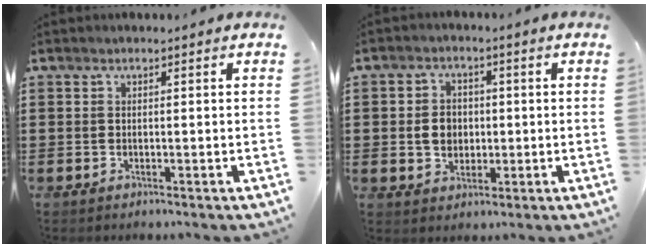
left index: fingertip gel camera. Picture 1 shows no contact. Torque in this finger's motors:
{"motor_torque": [1.16, 0.11, 0.46, 0.04]}